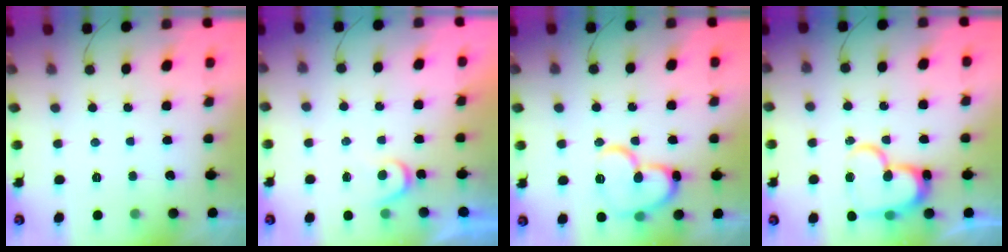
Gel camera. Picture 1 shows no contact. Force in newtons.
{"total": 3.4, "press": 3.4, "slide": 0.4}
{"total": 15.8, "press": 15.7, "slide": 1.4}
{"total": 18.2, "press": 18.2, "slide": 1.5}